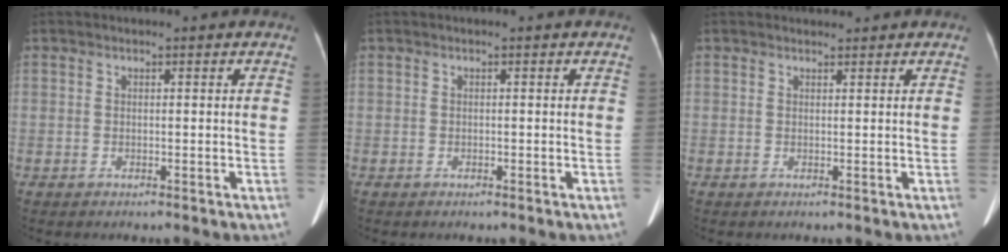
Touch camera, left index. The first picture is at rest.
{"total": 0.0}
{"total": 1.1, "force": [1.1, 0.1, 0.0], "torque": [-0.010, 0.006, 0.020]}